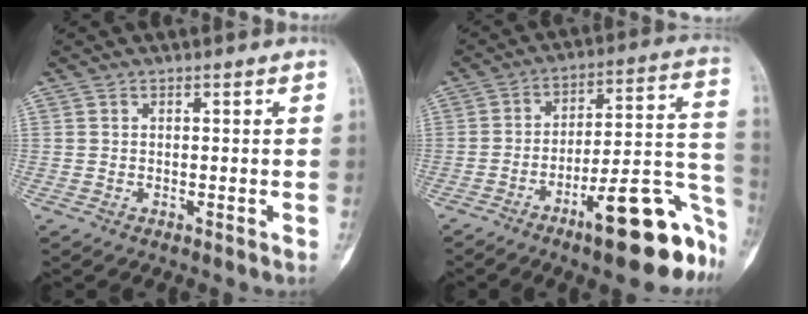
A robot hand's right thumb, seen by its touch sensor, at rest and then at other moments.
{"total": 20.3, "force": [-11.0, 5.4, 16.2], "torque": [-0.167, 0.087, -0.161]}